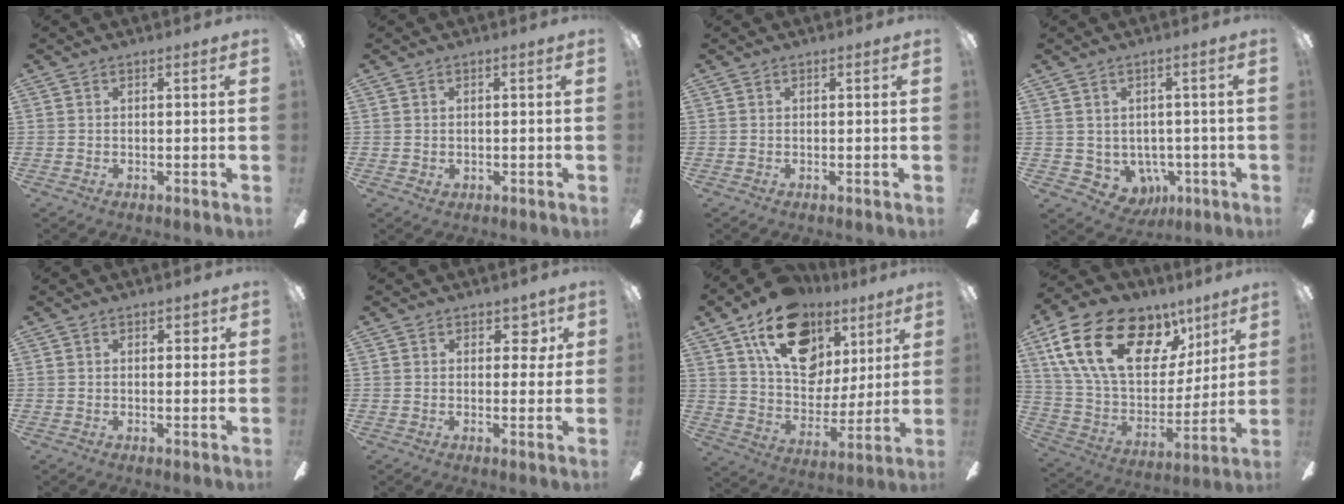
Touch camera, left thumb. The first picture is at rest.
{"total": 1.3, "force": [-0.5, 1.1, 0.6], "torque": [-0.010, 0.005, -0.010]}
{"total": 0.0}
{"total": 6.1, "force": [-1.4, 5.5, 2.3], "torque": [-0.061, 0.007, -0.023]}
{"total": 2.1, "force": [0.6, 1.1, 1.7], "torque": [-0.019, 0.001, 0.005]}
{"total": 4.7, "force": [1.7, 2.9, 3.2], "torque": [-0.026, -0.004, 0.021]}
{"total": 21.7, "force": [11.9, 13.9, 11.6], "torque": [-0.180, -0.054, 0.215]}
{"total": 24.9, "force": [12.1, 14.9, 16.0], "torque": [-0.290, -0.048, 0.217]}